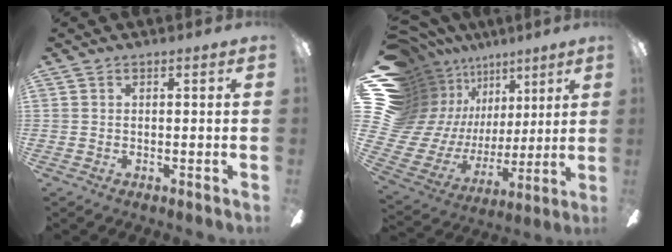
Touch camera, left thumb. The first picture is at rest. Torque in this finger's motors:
{"motor_torque": [3.00, 2.01, 1.52, -1.25, 0.24]}